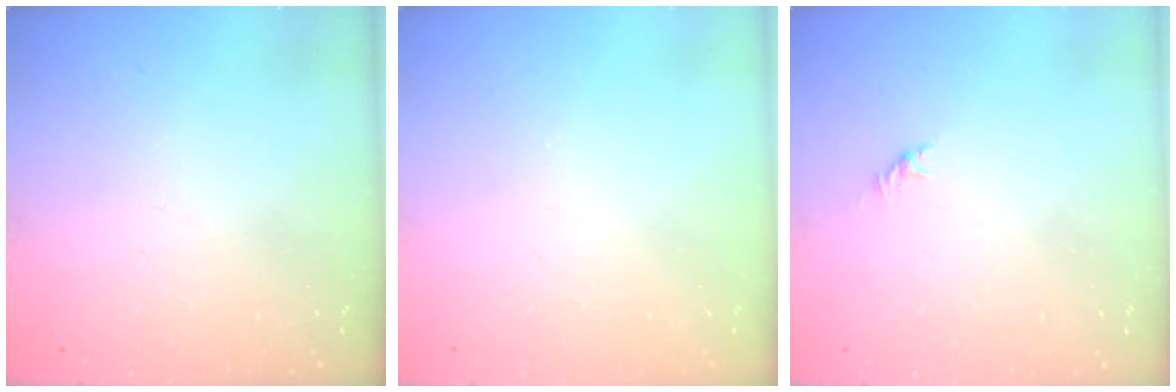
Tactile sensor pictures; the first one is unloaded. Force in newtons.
{"total": 0.0}
{"total": 0.0}